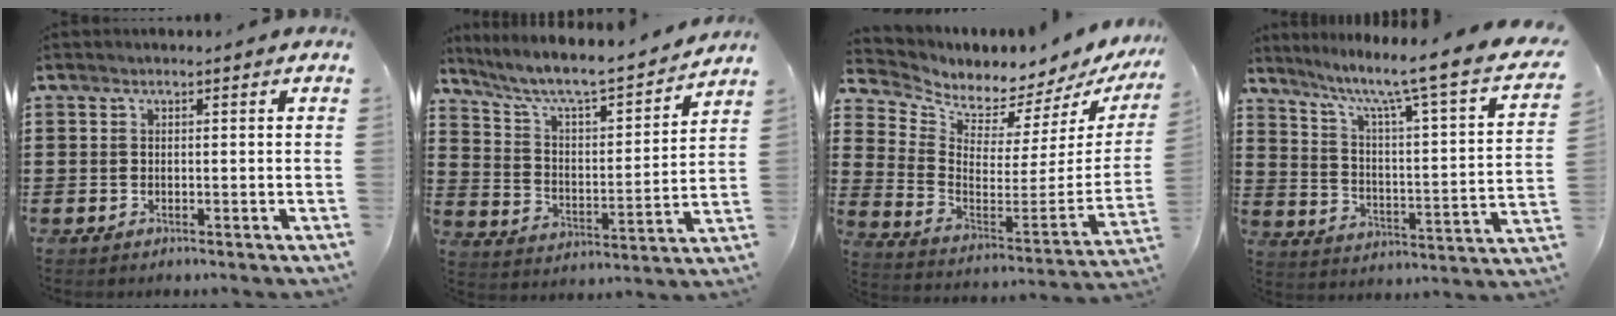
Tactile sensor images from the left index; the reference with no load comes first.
{"total": 6.7, "force": [5.9, 0.7, 3.1], "torque": [-0.087, -0.045, 0.093]}
{"total": 3.3, "force": [3.1, 0.8, 0.1], "torque": [-0.022, -0.055, 0.047]}
{"total": 7.3, "force": [5.5, -0.1, 4.8], "torque": [-0.106, -0.055, 0.076]}